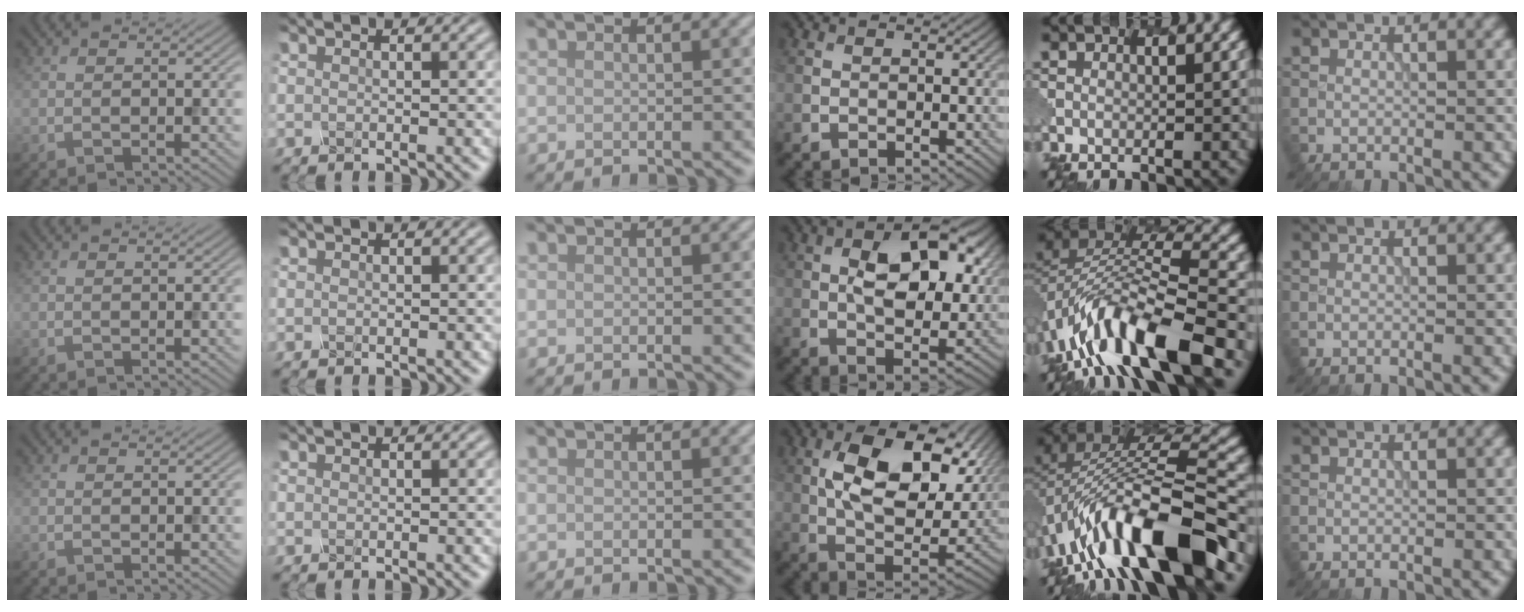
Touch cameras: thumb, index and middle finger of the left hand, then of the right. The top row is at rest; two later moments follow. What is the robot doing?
{"motion": "unscrew", "object": "spray bottle"}